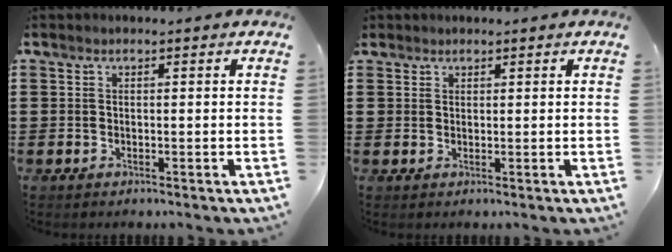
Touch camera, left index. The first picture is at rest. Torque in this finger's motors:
{"motor_torque": [0.02, 0.03, -0.02, -0.04]}